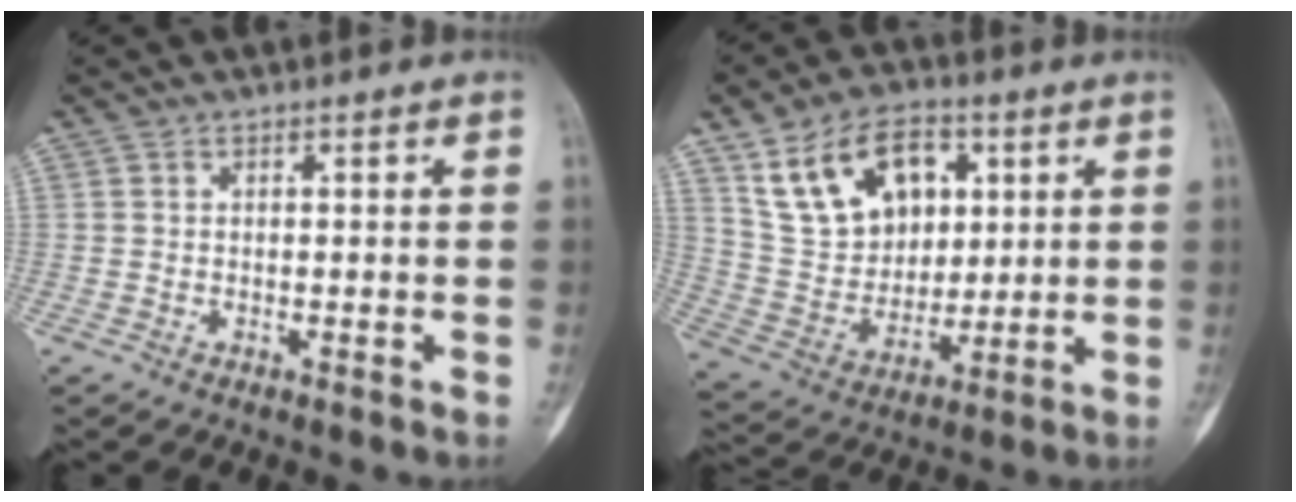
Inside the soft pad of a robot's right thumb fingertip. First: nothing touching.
{"total": 17.2, "force": [7.2, 11.7, 10.3], "torque": [-0.144, -0.018, 0.146]}